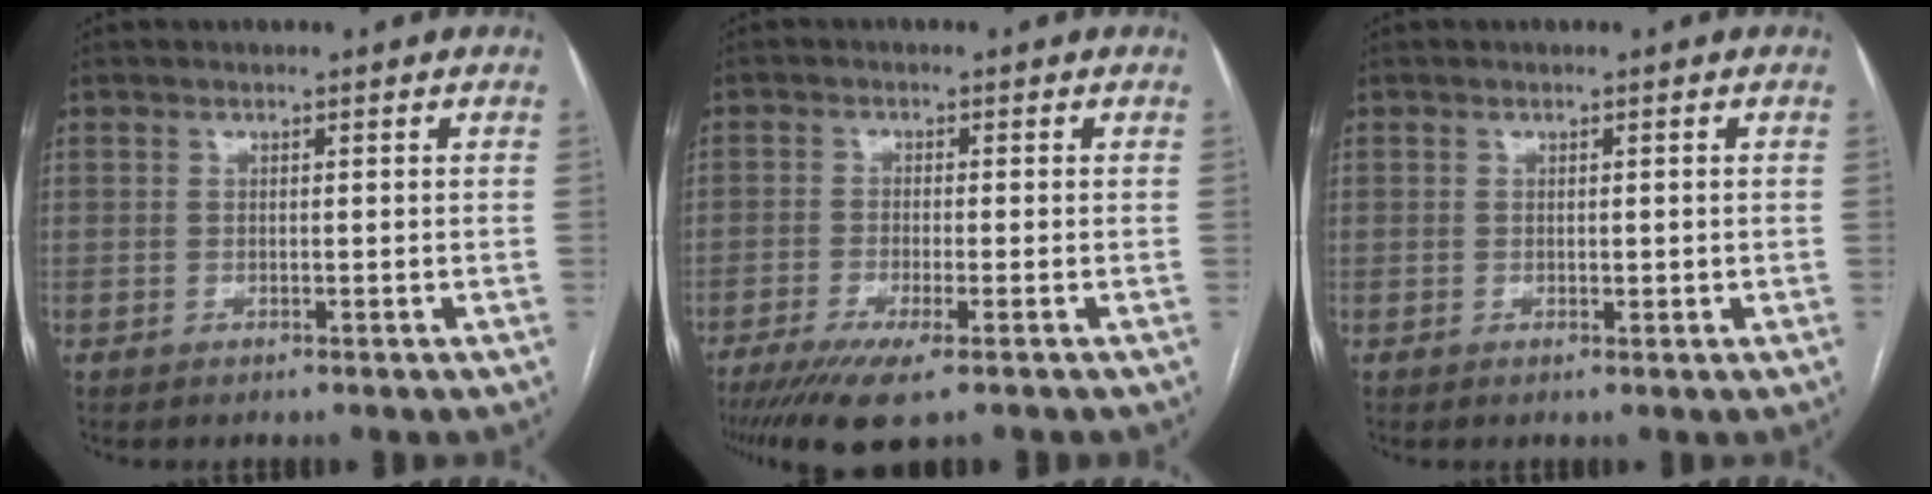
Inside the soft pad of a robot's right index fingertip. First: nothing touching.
{"total": 7.9, "force": [-5.3, 0.6, 5.9], "torque": [-0.096, -0.019, -0.086]}
{"total": 1.0, "force": [0.0, 0.6, 0.8], "torque": [-0.010, -0.001, 0.002]}